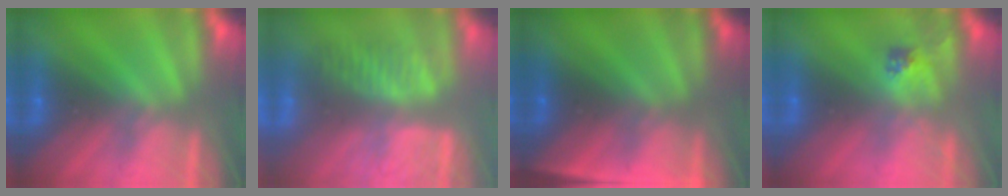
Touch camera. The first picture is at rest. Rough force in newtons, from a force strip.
{"total": 3.5}
{"total": 4.7}
{"total": 2.4}